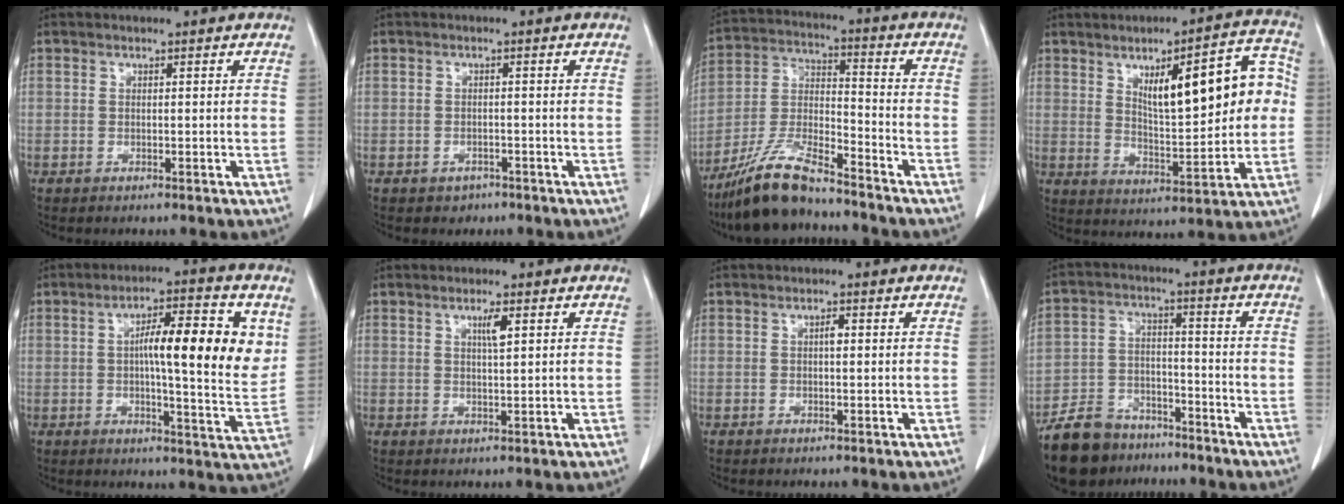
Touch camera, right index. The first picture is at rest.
{"total": 1.8, "force": [-1.1, 1.4, 0.2], "torque": [-0.008, 0.005, -0.011]}
{"total": 12.4, "force": [-10.2, 2.1, 6.9], "torque": [-0.145, -0.012, -0.190]}
{"total": 14.9, "force": [3.1, 4.1, 13.9], "torque": [-0.191, 0.028, 0.054]}
{"total": 13.7, "force": [3.3, 2.3, 13.1], "torque": [-0.189, 0.014, 0.043]}
{"total": 2.3, "force": [1.0, 0.1, 2.1], "torque": [-0.039, -0.002, 0.018]}
{"total": 1.1, "force": [0.1, 0.4, 1.0], "torque": [-0.018, 0.003, 0.002]}
{"total": 11.3, "force": [-9.1, 5.7, 3.3], "torque": [-0.072, 0.008, -0.155]}